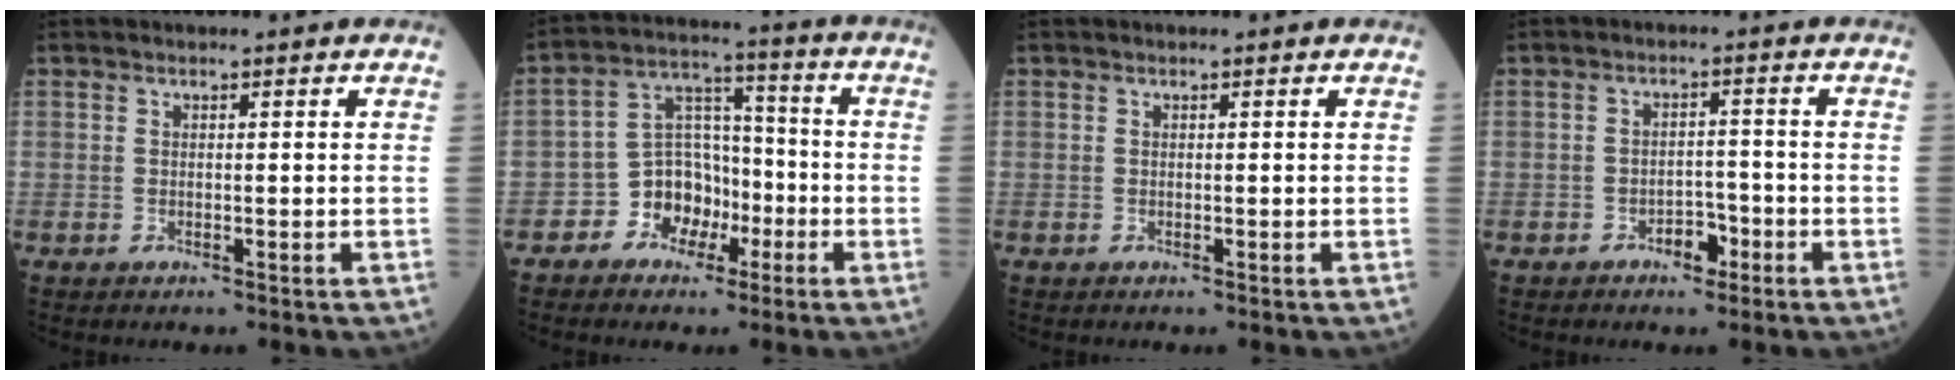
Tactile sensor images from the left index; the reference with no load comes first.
{"total": 8.0, "force": [-3.7, 6.2, 3.4], "torque": [-0.071, 0.027, -0.062]}
{"total": 0.0}
{"total": 3.0, "force": [-1.9, 1.6, 1.8], "torque": [-0.024, 0.005, -0.029]}